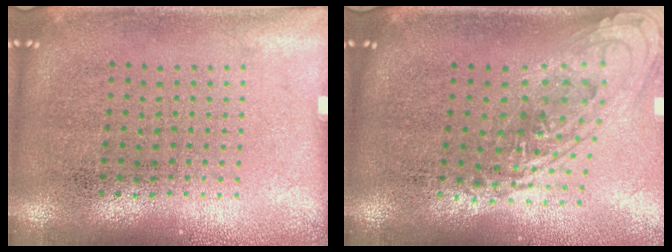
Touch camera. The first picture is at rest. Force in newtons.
{"total": 1.3, "press": 1.2, "slide": 0.5}